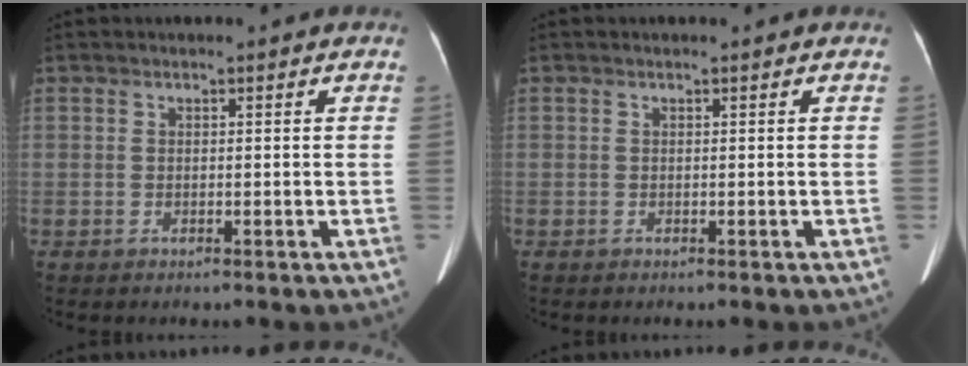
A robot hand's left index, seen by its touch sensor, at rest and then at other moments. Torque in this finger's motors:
{"motor_torque": [-0.12, 0.25, -0.20, -0.08]}